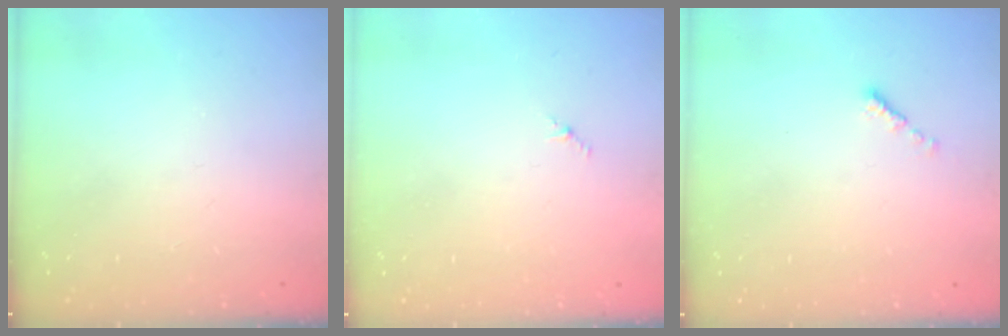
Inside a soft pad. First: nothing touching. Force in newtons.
{"total": 1.2, "press": 1.1, "slide": 0.6}
{"total": 0.0}